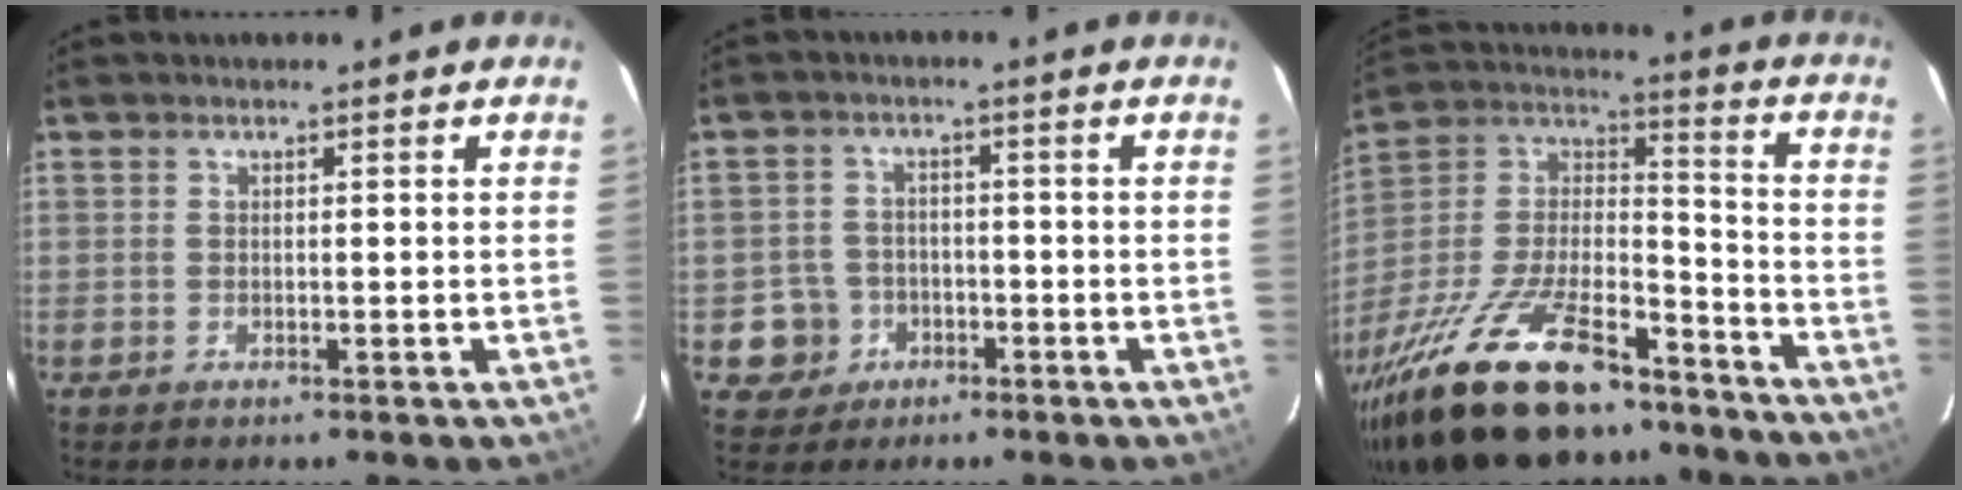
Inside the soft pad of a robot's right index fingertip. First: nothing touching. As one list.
[{"total": 5.9, "force": [-2.3, 5.4, 0.5], "torque": [-0.023, 0.020, -0.034]}, {"total": 32.7, "force": [-23.1, 12.8, 19.3], "torque": [-0.392, -0.014, -0.364]}]